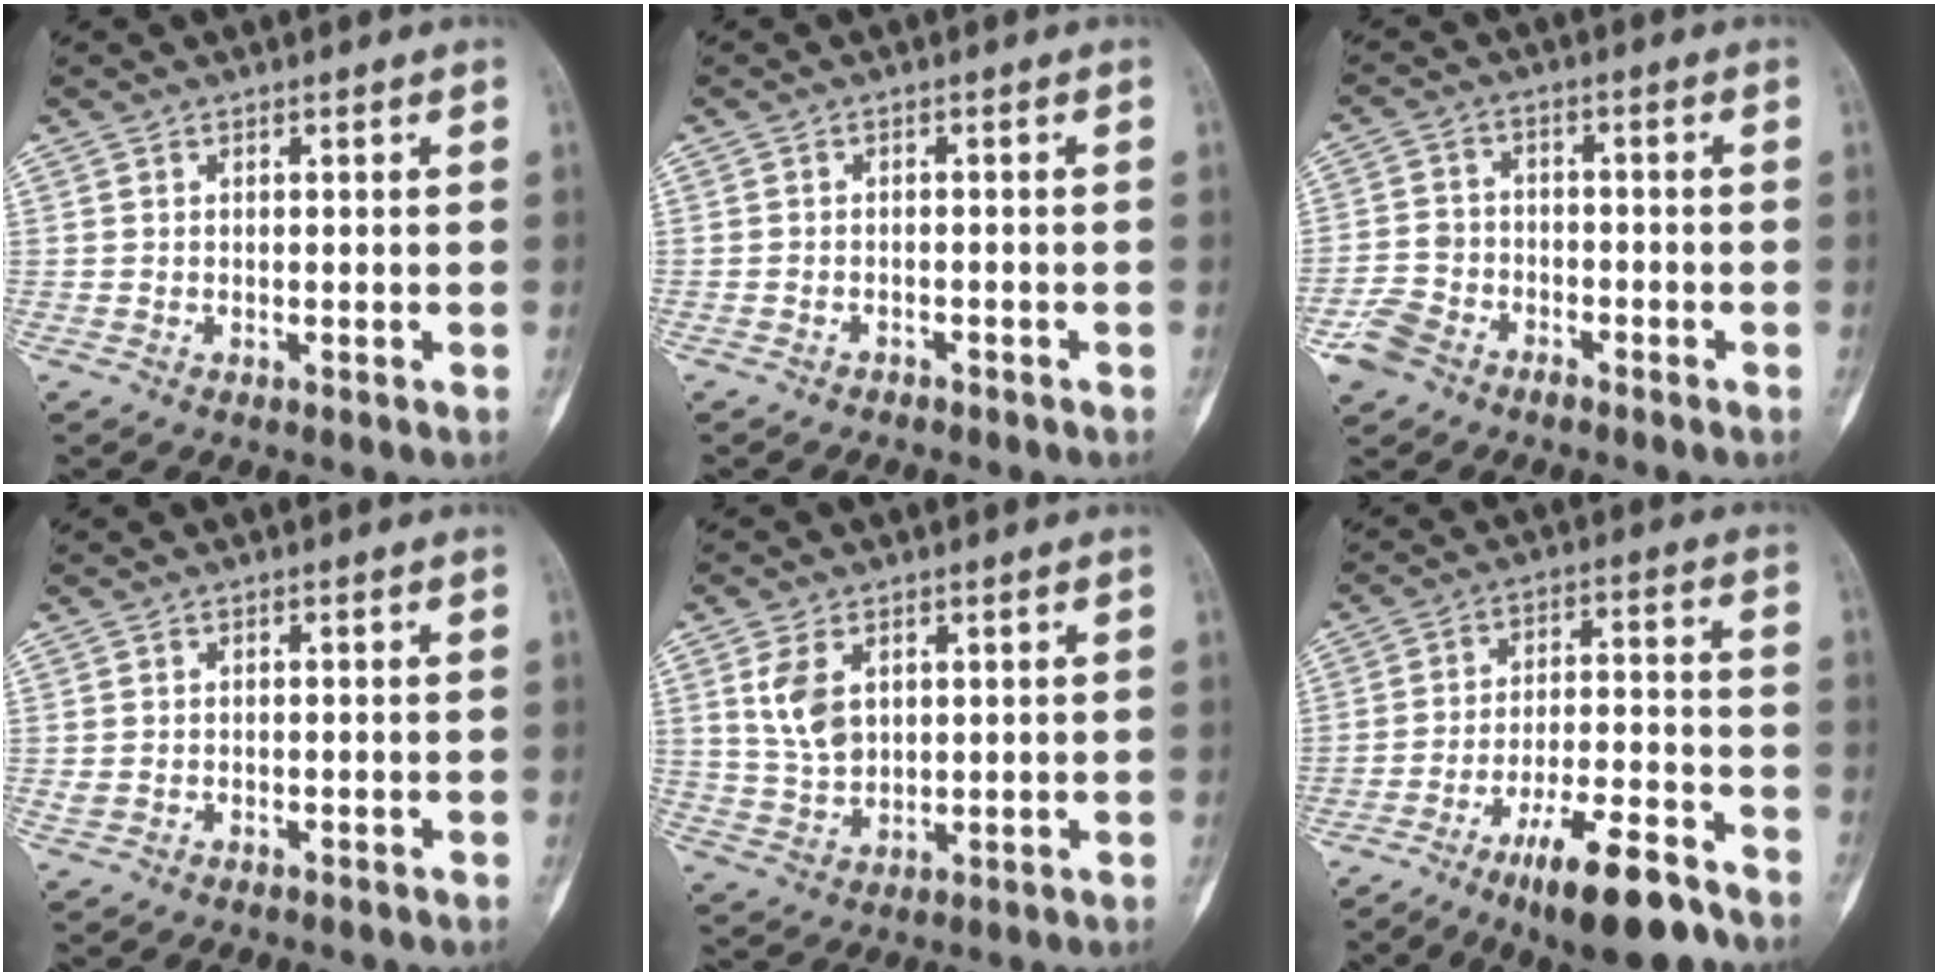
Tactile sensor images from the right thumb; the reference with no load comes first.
{"total": 2.1, "force": [-1.8, 1.0, 0.4], "torque": [-0.012, 0.010, -0.023]}
{"total": 7.2, "force": [-4.3, 5.0, 2.9], "torque": [-0.054, 0.023, -0.085]}
{"total": 1.0, "force": [-0.4, 0.7, 0.6], "torque": [-0.023, 0.008, -0.004]}
{"total": 7.0, "force": [2.4, 4.5, 4.9], "torque": [-0.085, -0.007, 0.057]}
{"total": 14.8, "force": [-10.0, 4.0, 10.2], "torque": [-0.159, 0.072, -0.161]}